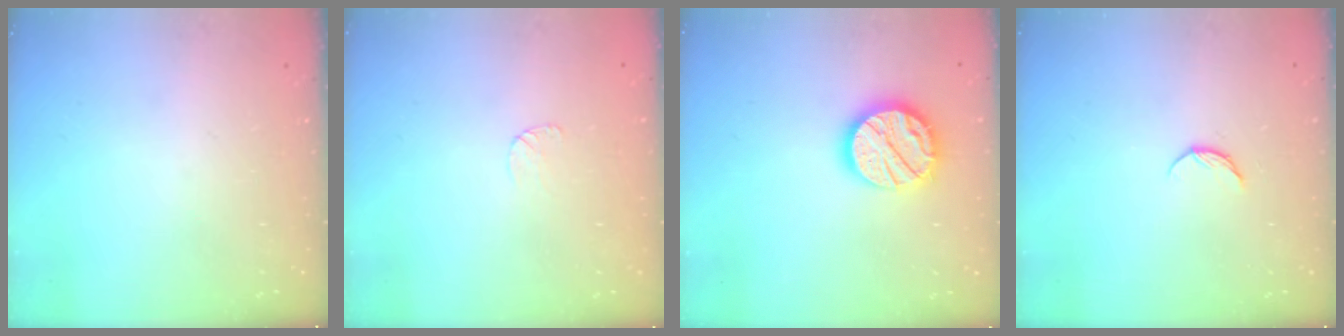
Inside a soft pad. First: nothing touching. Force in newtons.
{"total": 3.7, "press": 3.7, "slide": 0.4}
{"total": 15.6, "press": 15.5, "slide": 1.3}
{"total": 4.6, "press": 4.6, "slide": 0.5}